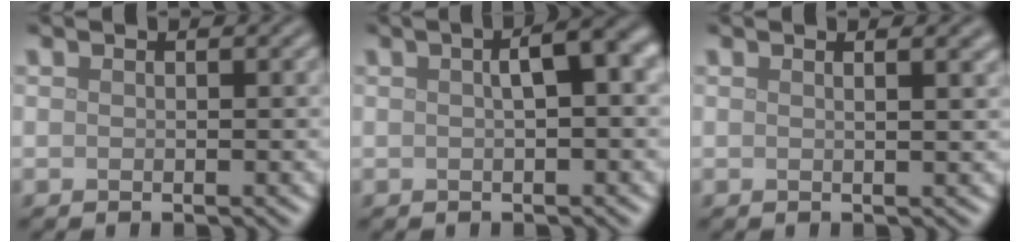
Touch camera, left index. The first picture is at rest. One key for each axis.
{"total": 4.0, "fx": 0.8, "fy": 0.9, "fz": 3.9, "tx": -0.058, "ty": 0.016, "tz": 0.010}
{"total": 2.6, "fx": 1.3, "fy": 1.2, "fz": 2.0, "tx": -0.008, "ty": 0.010, "tz": -0.002}